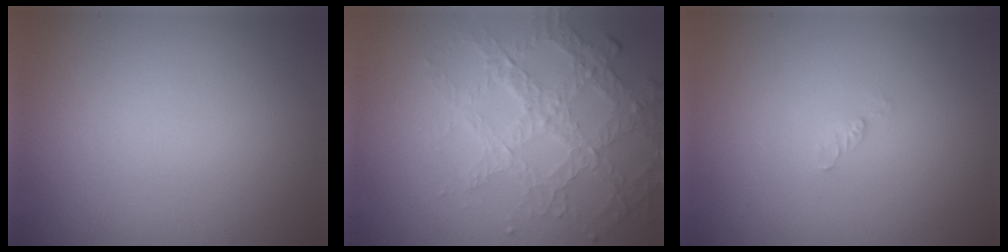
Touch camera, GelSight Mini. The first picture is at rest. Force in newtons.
{"total": 3.7, "press": 3.6, "slide": 0.7}
{"total": 0.6, "press": 0.6, "slide": 0.1}